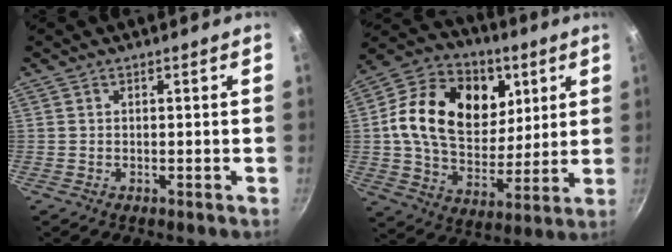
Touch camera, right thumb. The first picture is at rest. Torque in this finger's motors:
{"motor_torque": [-1.52, 2.29, 0.87, -0.49, 0.17]}